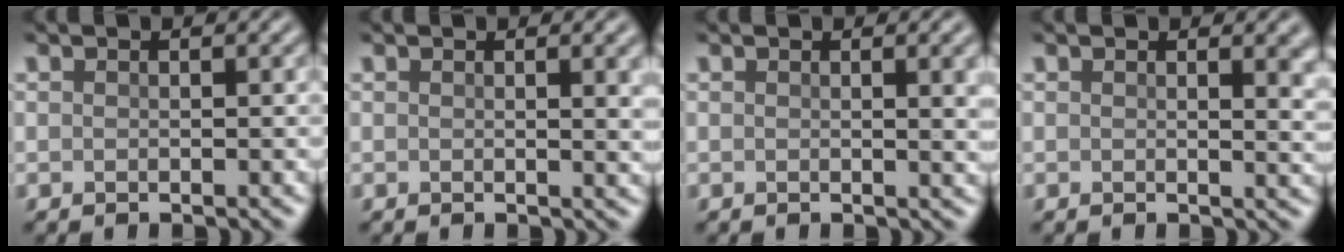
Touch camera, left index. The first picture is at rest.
{"total": 2.9, "force": [0.7, 1.0, 2.6], "torque": [-0.020, 0.002, 0.007]}
{"total": 3.2, "force": [0.7, 1.0, 2.9], "torque": [-0.024, 0.004, 0.007]}
{"total": 3.2, "force": [1.2, 1.2, 2.7], "torque": [-0.017, 0.002, 0.014]}